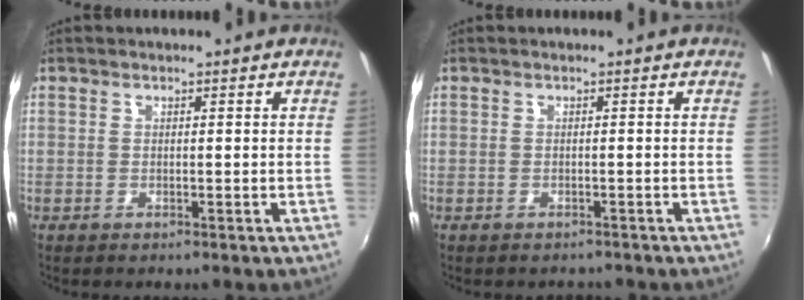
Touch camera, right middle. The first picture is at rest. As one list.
[{"total": 1.7, "force": [-1.4, 0.7, 0.3], "torque": [-0.009, -0.007, -0.018]}]